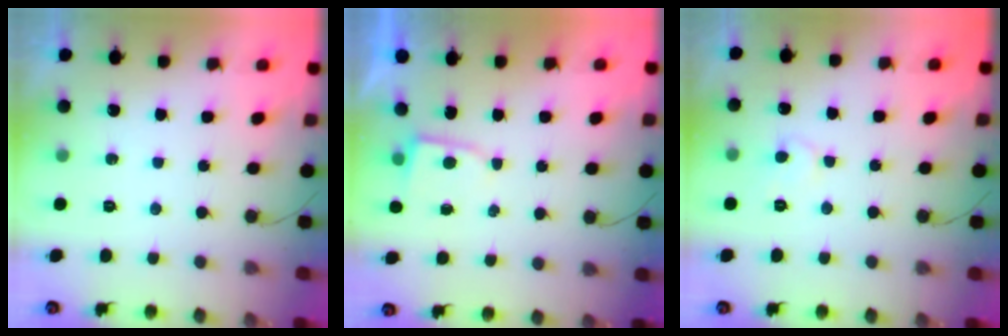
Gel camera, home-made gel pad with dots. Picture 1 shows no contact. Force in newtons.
{"total": 2.1, "press": 2.1, "slide": 0.3}
{"total": 5.5, "press": 5.5, "slide": 0.3}